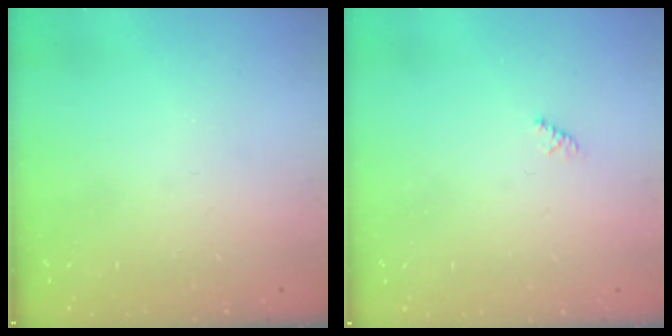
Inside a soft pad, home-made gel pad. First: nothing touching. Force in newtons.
{"total": 1.5, "press": 1.4, "slide": 0.4}